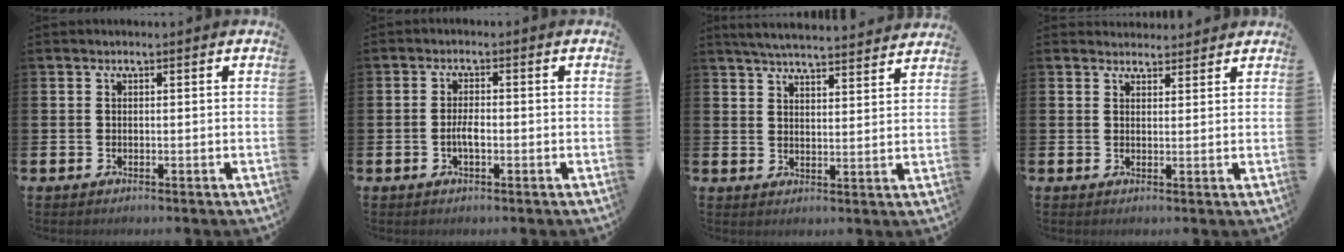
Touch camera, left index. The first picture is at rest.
{"total": 2.4, "force": [-0.7, 0.8, 2.1], "torque": [-0.038, 0.002, -0.014]}
{"total": 5.3, "force": [5.2, 0.2, 1.0], "torque": [-0.032, -0.033, 0.093]}
{"total": 2.4, "force": [2.3, 0.7, -0.1], "torque": [0.008, -0.011, 0.040]}